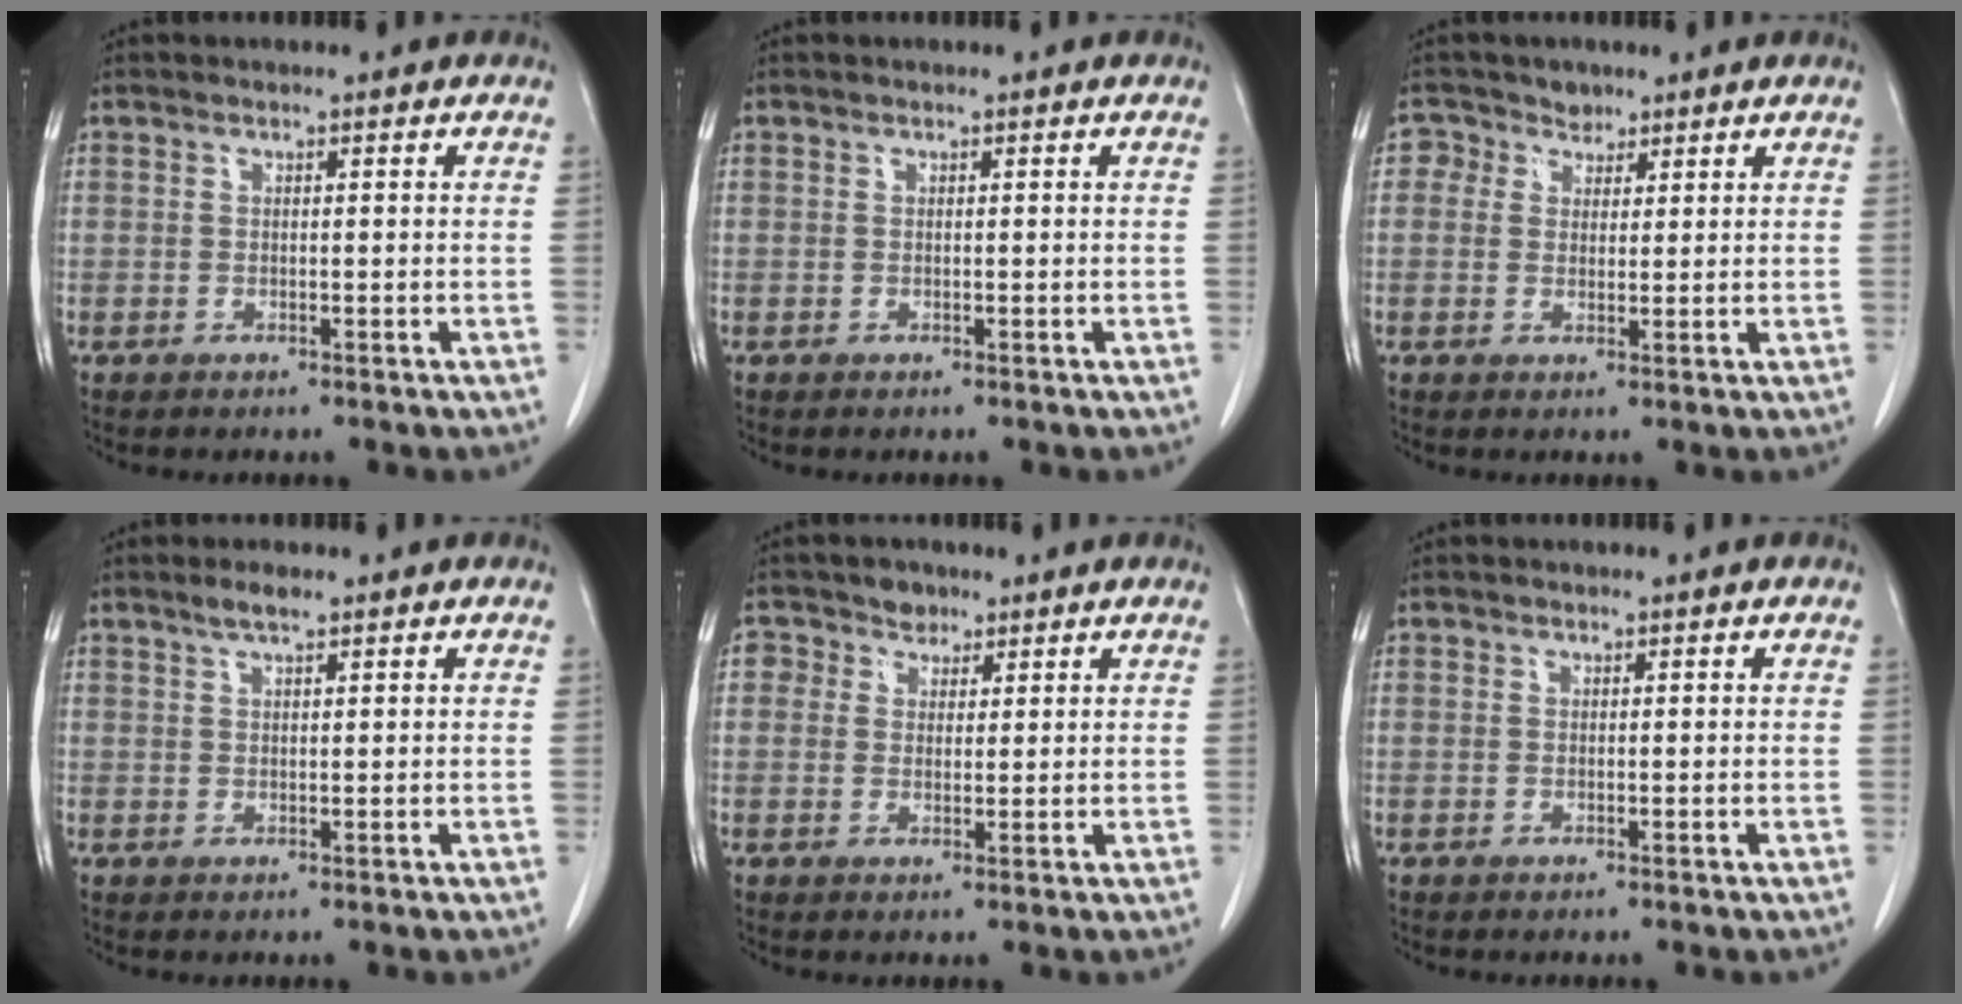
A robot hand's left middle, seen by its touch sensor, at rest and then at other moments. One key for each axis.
{"total": 0.0}
{"total": 3.3, "fx": 2.0, "fy": 2.7, "fz": -0.1, "tx": 0.009, "ty": 0.012, "tz": 0.030}
{"total": 2.2, "fx": 1.7, "fy": 0.3, "fz": 1.4, "tx": -0.033, "ty": 0.004, "tz": 0.031}
{"total": 3.2, "fx": 1.8, "fy": 2.6, "fz": 0.2, "tx": 0.002, "ty": 0.007, "tz": 0.025}
{"total": 0.0}